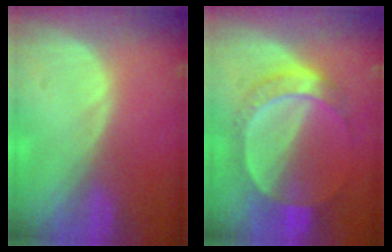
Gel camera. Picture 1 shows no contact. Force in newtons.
{"total": 6.8, "press": 6.8, "slide": 0.8}